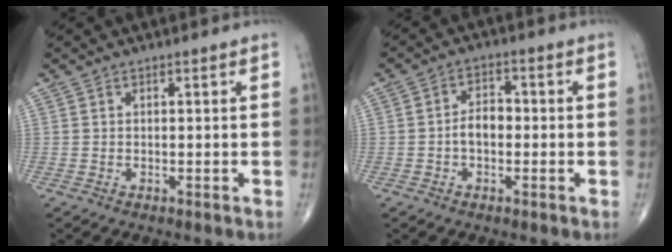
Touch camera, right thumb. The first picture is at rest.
{"total": 4.3, "force": [-0.9, 2.8, 3.2], "torque": [-0.044, 0.019, -0.022]}